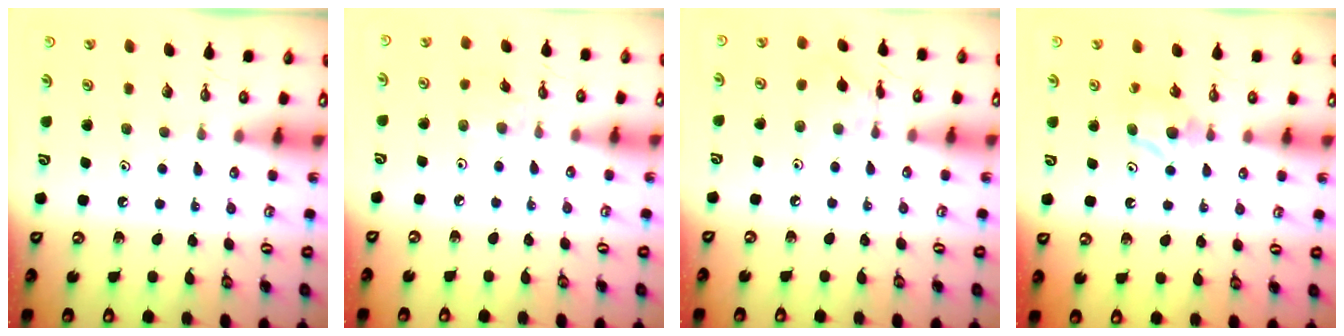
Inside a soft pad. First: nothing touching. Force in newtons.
{"total": 2.2, "press": 2.2, "slide": 0.4}
{"total": 2.7, "press": 2.7, "slide": 0.2}
{"total": 6.7, "press": 6.7, "slide": 0.4}